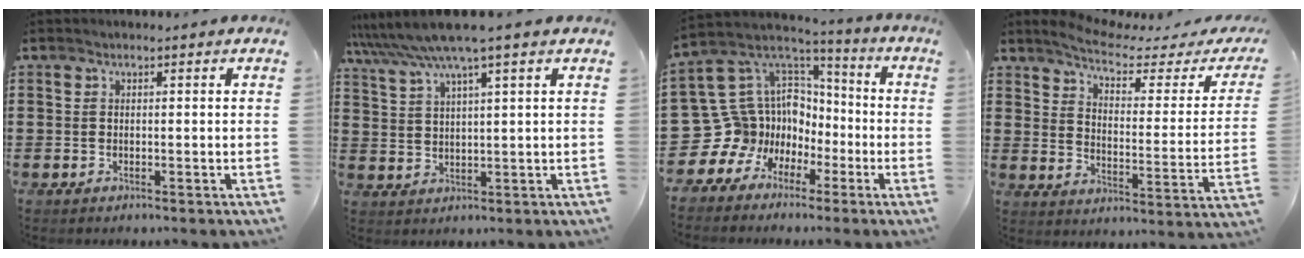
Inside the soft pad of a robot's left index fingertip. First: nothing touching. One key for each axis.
{"total": 6.2, "fx": 4.6, "fy": -0.2, "fz": 4.1, "tx": -0.095, "ty": -0.014, "tz": 0.080}
{"total": 11.9, "fx": -2.4, "fy": 11.3, "fz": 2.6, "tx": -0.121, "ty": -0.030, "tz": -0.020}
{"total": 4.8, "fx": 3.8, "fy": 0.9, "fz": 2.7, "tx": -0.068, "ty": -0.026, "tz": 0.056}